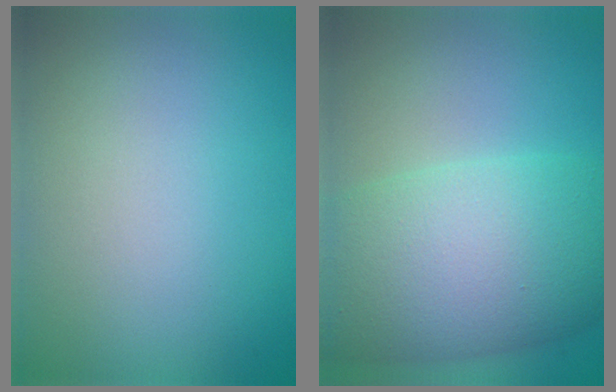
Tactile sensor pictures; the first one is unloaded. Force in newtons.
{"total": 11.7, "press": 11.7, "slide": 0.7}